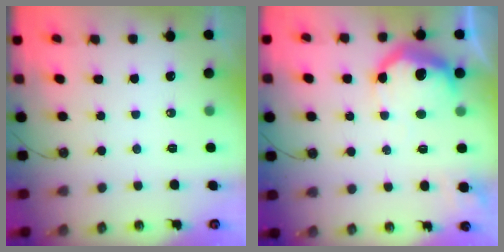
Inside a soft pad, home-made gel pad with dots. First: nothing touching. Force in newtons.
{"total": 13.1, "press": 13.1, "slide": 0.8}